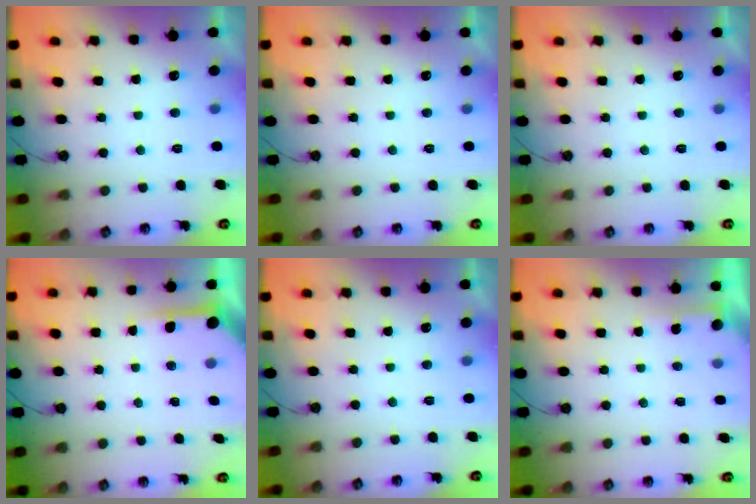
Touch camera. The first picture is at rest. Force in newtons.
{"total": 0.0}
{"total": 0.0}
{"total": 4.7, "press": 4.6, "slide": 0.5}
{"total": 0.0}
{"total": 2.5, "press": 2.5, "slide": 0.3}